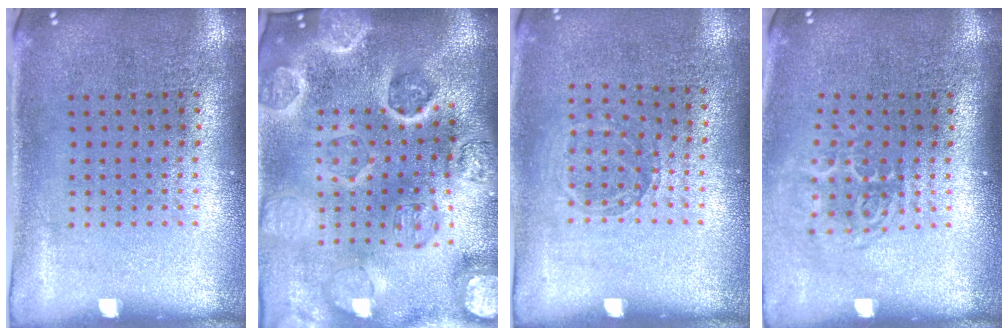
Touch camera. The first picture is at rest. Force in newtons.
{"total": 4.8, "press": 4.3, "slide": 2.2}
{"total": 0.9, "press": 0.8, "slide": 0.2}
{"total": 1.8, "press": 1.2, "slide": 1.3}